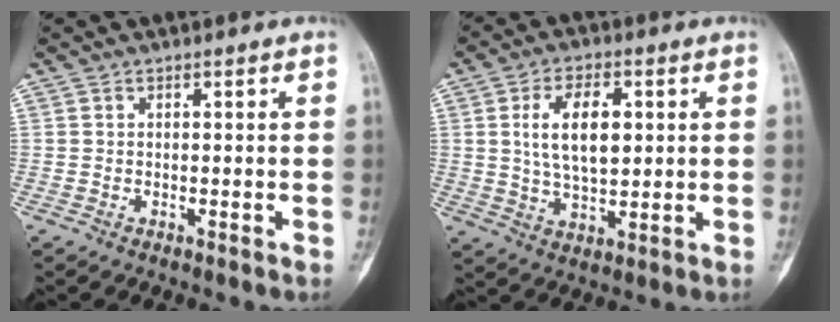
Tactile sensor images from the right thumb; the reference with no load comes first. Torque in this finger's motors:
{"motor_torque": [0.51, 2.58, 0.76, -0.53, 0.42]}